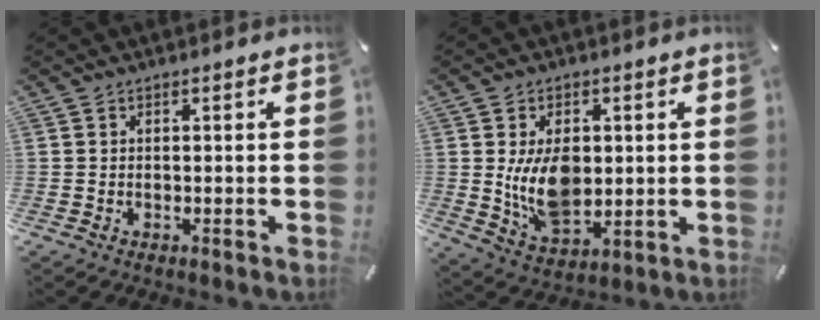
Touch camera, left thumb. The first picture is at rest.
{"total": 11.9, "force": [1.3, 8.1, 8.7], "torque": [-0.169, -0.009, 0.020]}